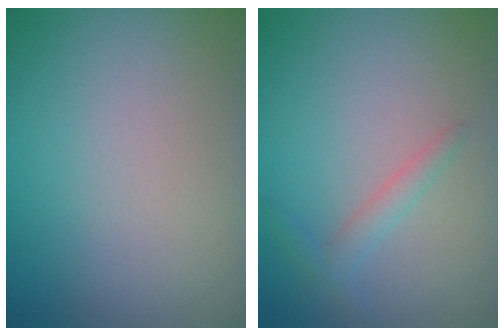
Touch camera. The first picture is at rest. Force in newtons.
{"total": 1.5, "press": 1.4, "slide": 0.1}